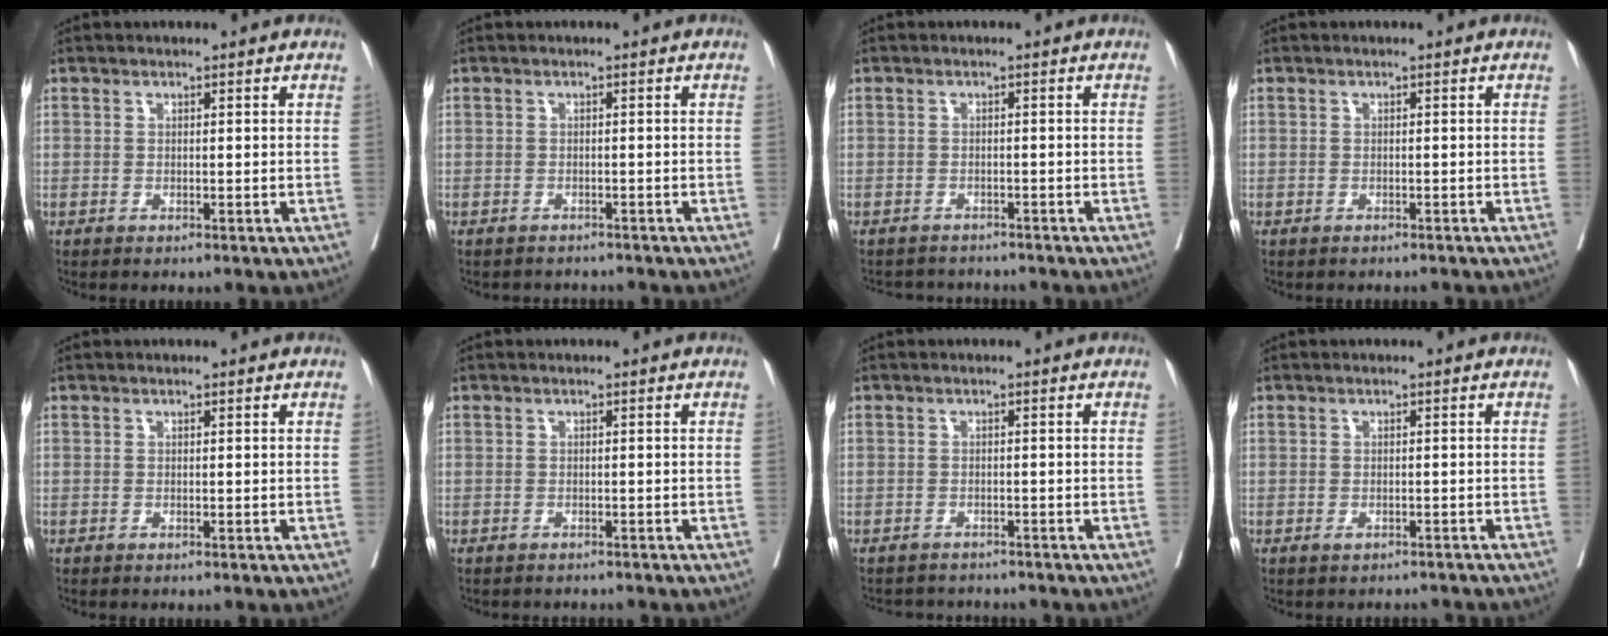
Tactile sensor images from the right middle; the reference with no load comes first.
{"total": 3.1, "force": [-3.0, 1.0, 0.1], "torque": [0.004, -0.006, -0.046]}
{"total": 4.1, "force": [-4.0, 0.9, -0.1], "torque": [0.009, -0.005, -0.062]}
{"total": 2.0, "force": [-1.8, 0.8, 0.3], "torque": [-0.002, -0.005, -0.029]}
{"total": 0.0}
{"total": 2.8, "force": [-2.6, 0.9, 0.5], "torque": [-0.005, -0.006, -0.040]}
{"total": 4.4, "force": [-4.3, 1.0, 0.1], "torque": [0.006, -0.005, -0.065]}
{"total": 2.7, "force": [-2.4, 1.0, 0.7], "torque": [-0.004, 0.000, -0.033]}